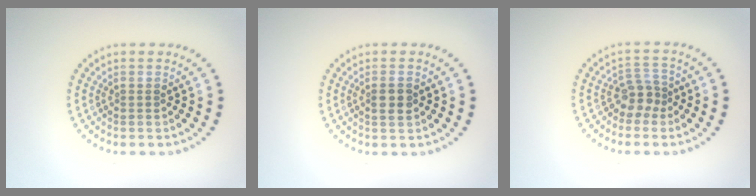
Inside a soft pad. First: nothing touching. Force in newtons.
{"total": 1.7, "press": 1.7, "slide": 0.5}
{"total": 2.3, "press": 1.8, "slide": 1.5}